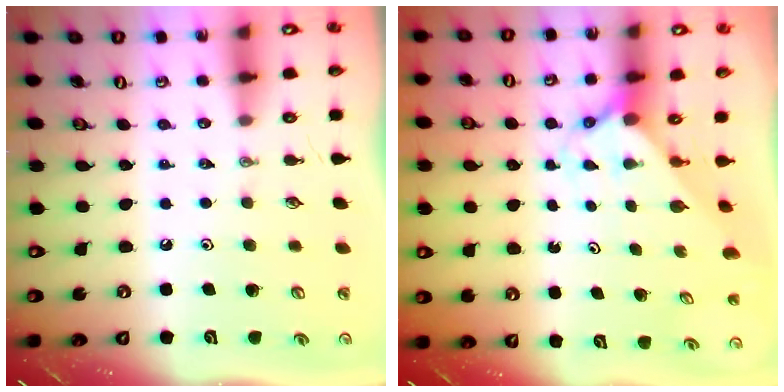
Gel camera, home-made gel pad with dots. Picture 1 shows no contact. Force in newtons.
{"total": 1.8, "press": 1.8, "slide": 0.1}